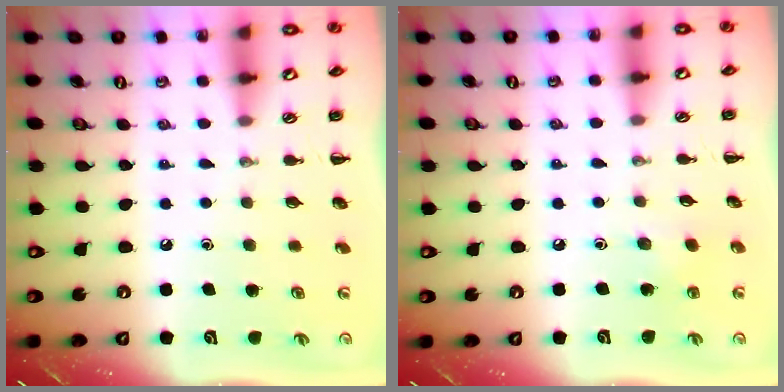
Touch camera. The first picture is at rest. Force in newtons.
{"total": 2.1, "press": 2.0, "slide": 0.8}